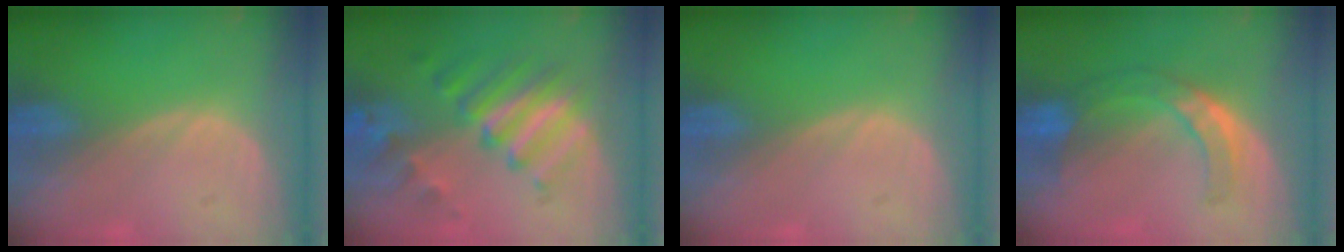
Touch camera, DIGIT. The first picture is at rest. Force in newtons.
{"total": 9.6, "press": 8.2, "slide": 4.9}
{"total": 0.0}
{"total": 7.6, "press": 6.6, "slide": 3.8}